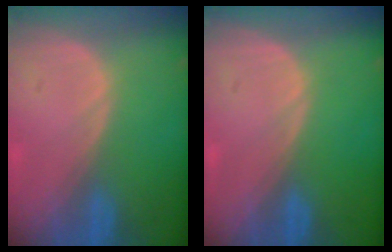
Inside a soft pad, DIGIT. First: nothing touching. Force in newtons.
{"total": 0.0}